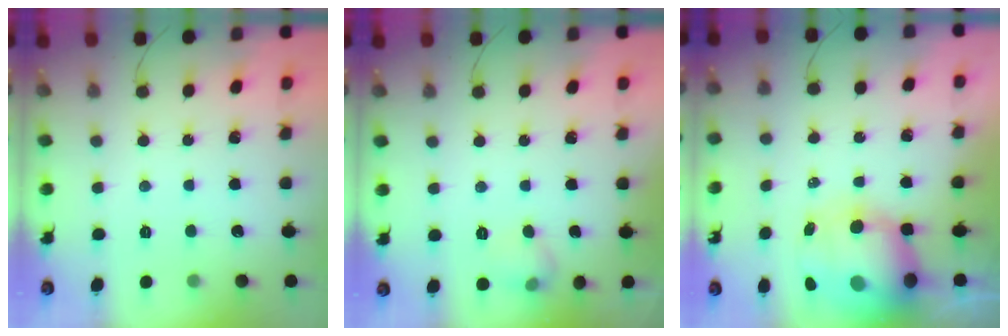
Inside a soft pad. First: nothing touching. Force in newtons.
{"total": 6.7, "press": 5.8, "slide": 3.4}
{"total": 15.1, "press": 14.6, "slide": 3.7}